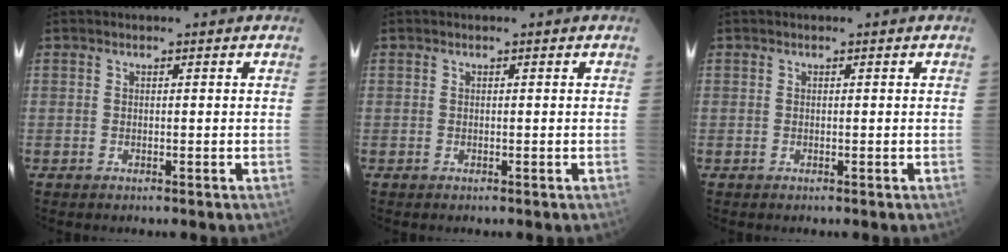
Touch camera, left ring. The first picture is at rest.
{"total": 0.0}
{"total": 0.0}